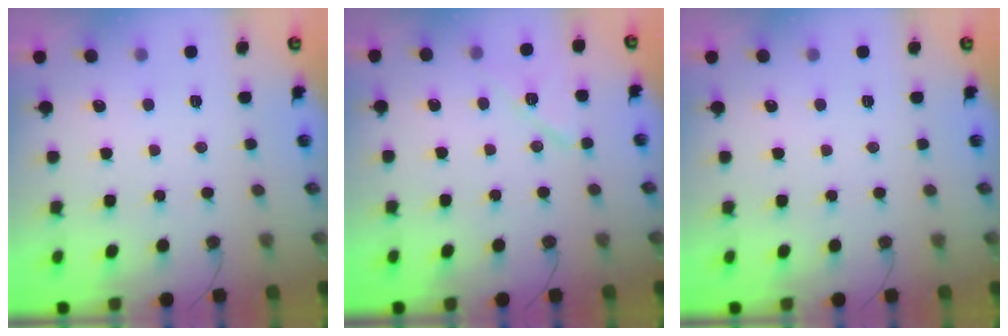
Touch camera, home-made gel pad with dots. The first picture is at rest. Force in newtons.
{"total": 9.4, "press": 9.3, "slide": 1.1}
{"total": 0.0}